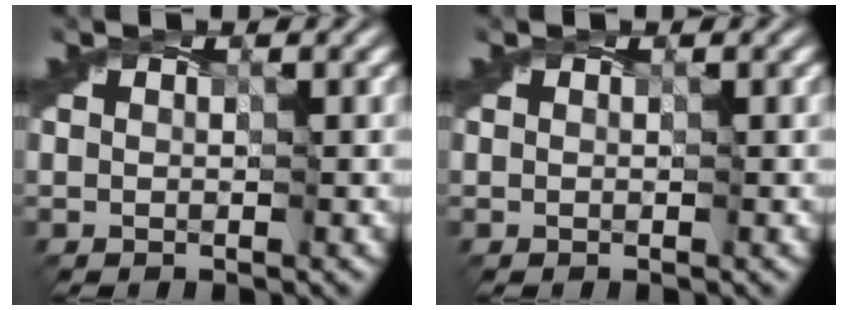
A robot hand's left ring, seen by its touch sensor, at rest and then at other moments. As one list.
[{"total": 0.0}]